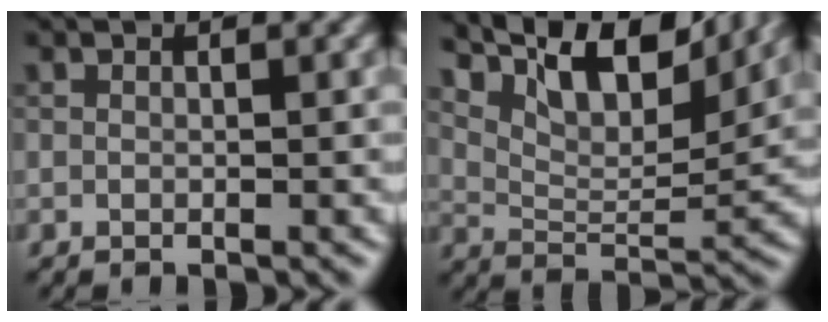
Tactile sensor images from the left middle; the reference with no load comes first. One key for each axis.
{"total": 10.0, "fx": 7.3, "fy": 3.2, "fz": 6.0, "tx": -0.112, "ty": 0.011, "tz": 0.120}